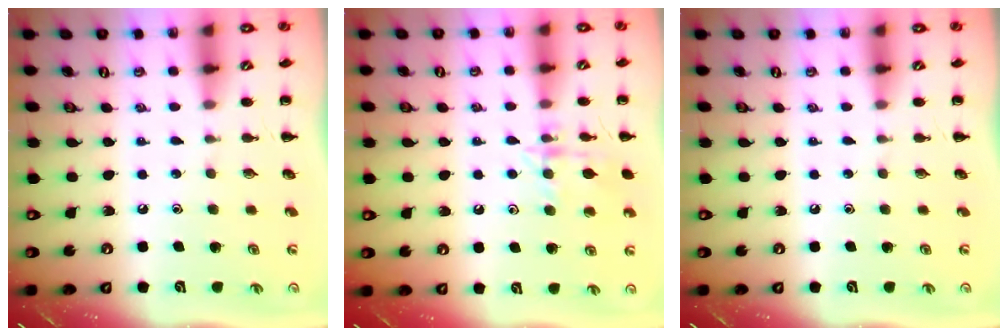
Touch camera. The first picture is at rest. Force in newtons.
{"total": 12.2, "press": 12.2, "slide": 0.7}
{"total": 0.0}